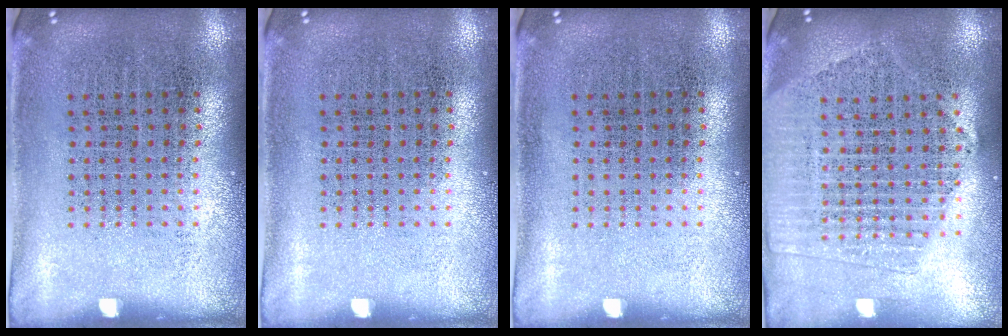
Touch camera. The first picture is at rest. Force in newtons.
{"total": 0.0}
{"total": 0.0}
{"total": 2.0, "press": 1.8, "slide": 0.9}